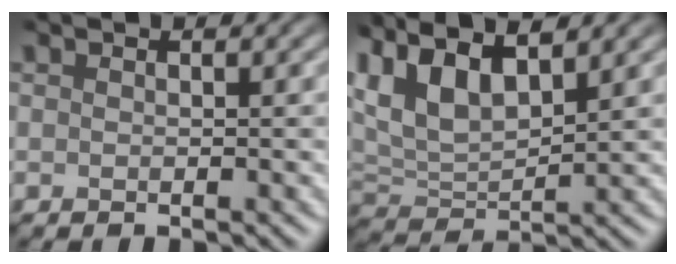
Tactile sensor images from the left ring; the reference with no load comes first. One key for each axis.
{"total": 7.2, "fx": 3.8, "fy": 3.0, "fz": 5.3, "tx": -0.127, "ty": 0.017, "tz": 0.071}